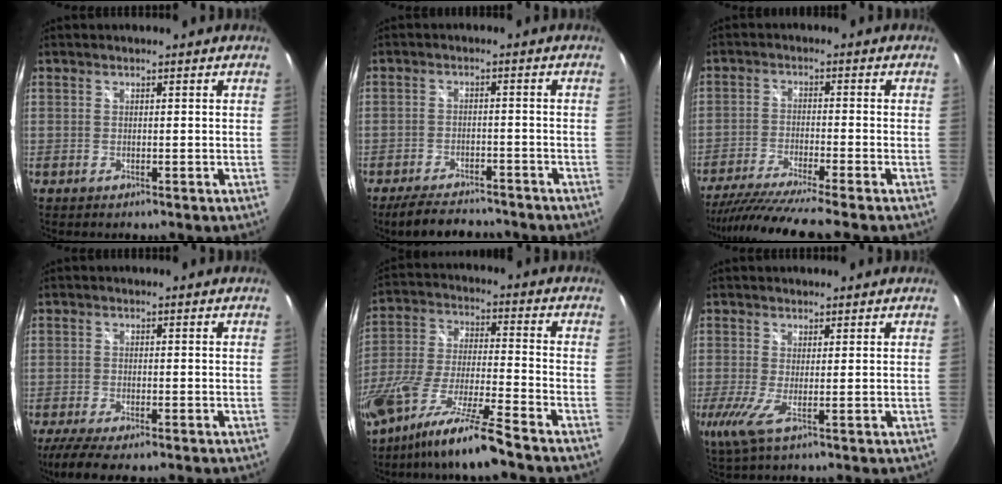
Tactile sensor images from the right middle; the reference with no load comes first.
{"total": 9.3, "force": [-8.0, 3.1, 3.7], "torque": [-0.085, 0.000, -0.116]}
{"total": 12.2, "force": [-10.5, -1.4, 6.0], "torque": [-0.130, -0.035, -0.180]}
{"total": 7.1, "force": [-5.4, 1.2, 4.5], "torque": [-0.107, -0.034, -0.094]}
{"total": 17.4, "force": [-13.1, 0.2, 11.3], "torque": [-0.223, -0.041, -0.241]}
{"total": 3.5, "force": [-0.3, -0.4, 3.5], "torque": [-0.077, -0.008, -0.011]}